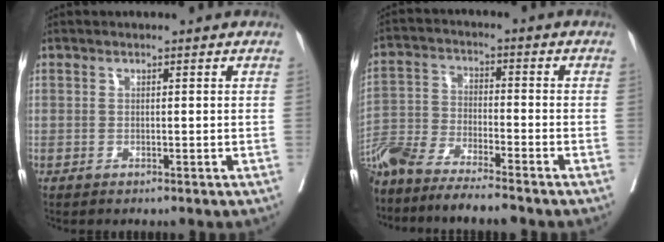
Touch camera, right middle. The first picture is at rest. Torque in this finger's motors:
{"motor_torque": [0.66, -0.64, 0.38, 0.21]}